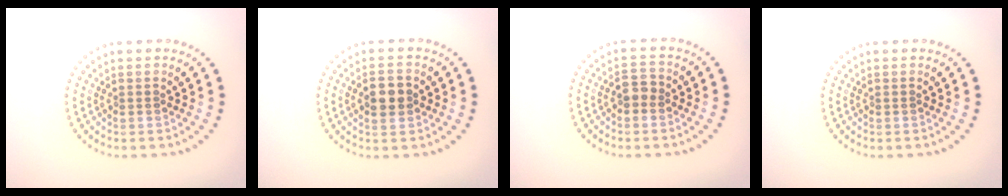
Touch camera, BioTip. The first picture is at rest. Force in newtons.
{"total": 3.0, "press": 3.0, "slide": 0.1}
{"total": 1.8, "press": 1.8, "slide": 0.3}
{"total": 0.0}